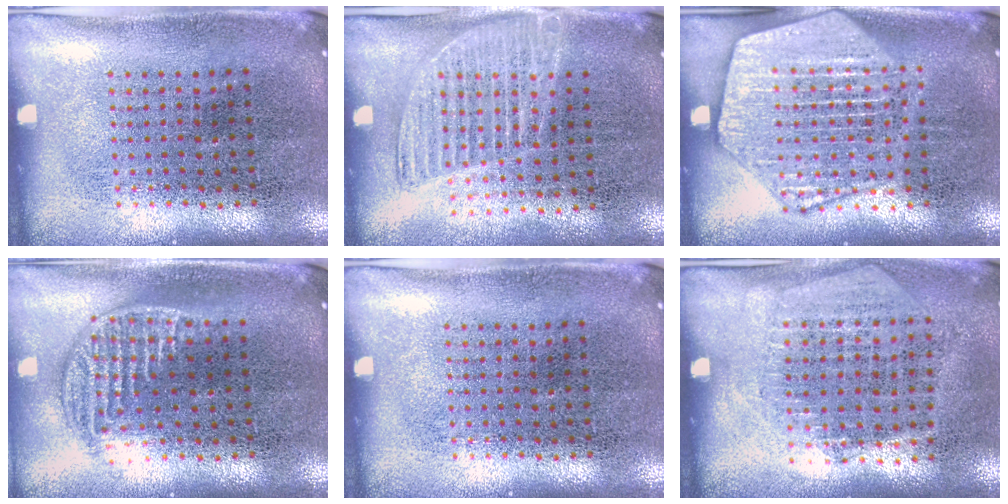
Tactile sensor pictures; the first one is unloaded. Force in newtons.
{"total": 1.4, "press": 1.3, "slide": 0.5}
{"total": 3.3, "press": 3.3, "slide": 0.3}
{"total": 1.3, "press": 1.1, "slide": 0.7}
{"total": 0.0}
{"total": 1.3, "press": 1.1, "slide": 0.7}